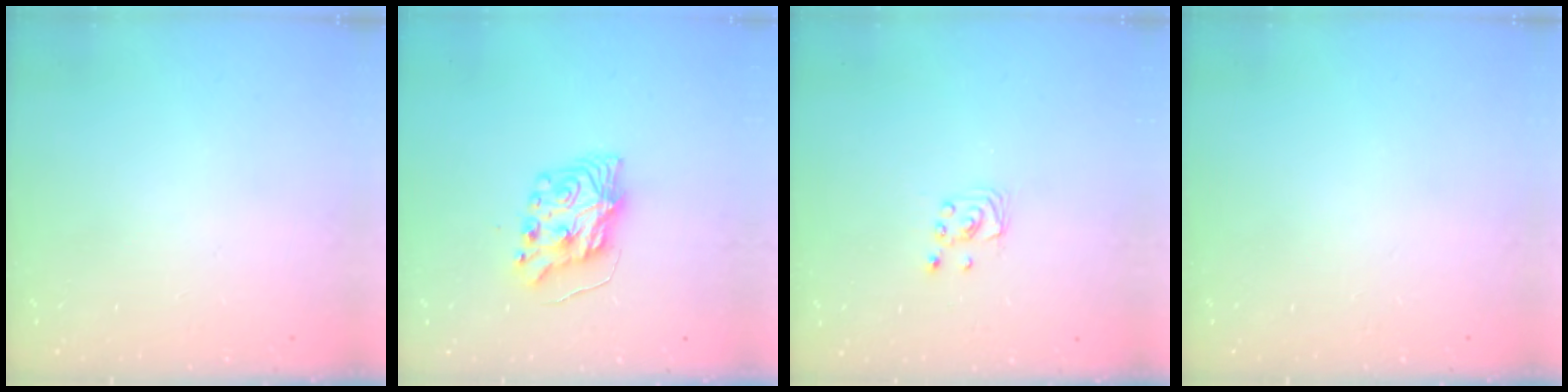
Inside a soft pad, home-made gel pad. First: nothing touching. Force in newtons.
{"total": 8.9, "press": 8.9, "slide": 0.9}
{"total": 2.2, "press": 2.2, "slide": 0.2}
{"total": 0.0}